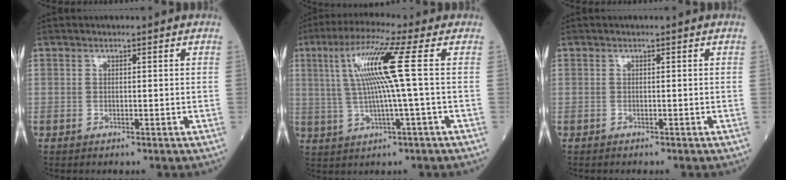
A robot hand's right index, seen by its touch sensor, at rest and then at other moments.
{"total": 11.1, "force": [1.9, -0.8, 10.9], "torque": [-0.216, 0.015, 0.037]}
{"total": 0.7, "force": [-0.4, 0.4, 0.4], "torque": [-0.016, 0.001, -0.004]}